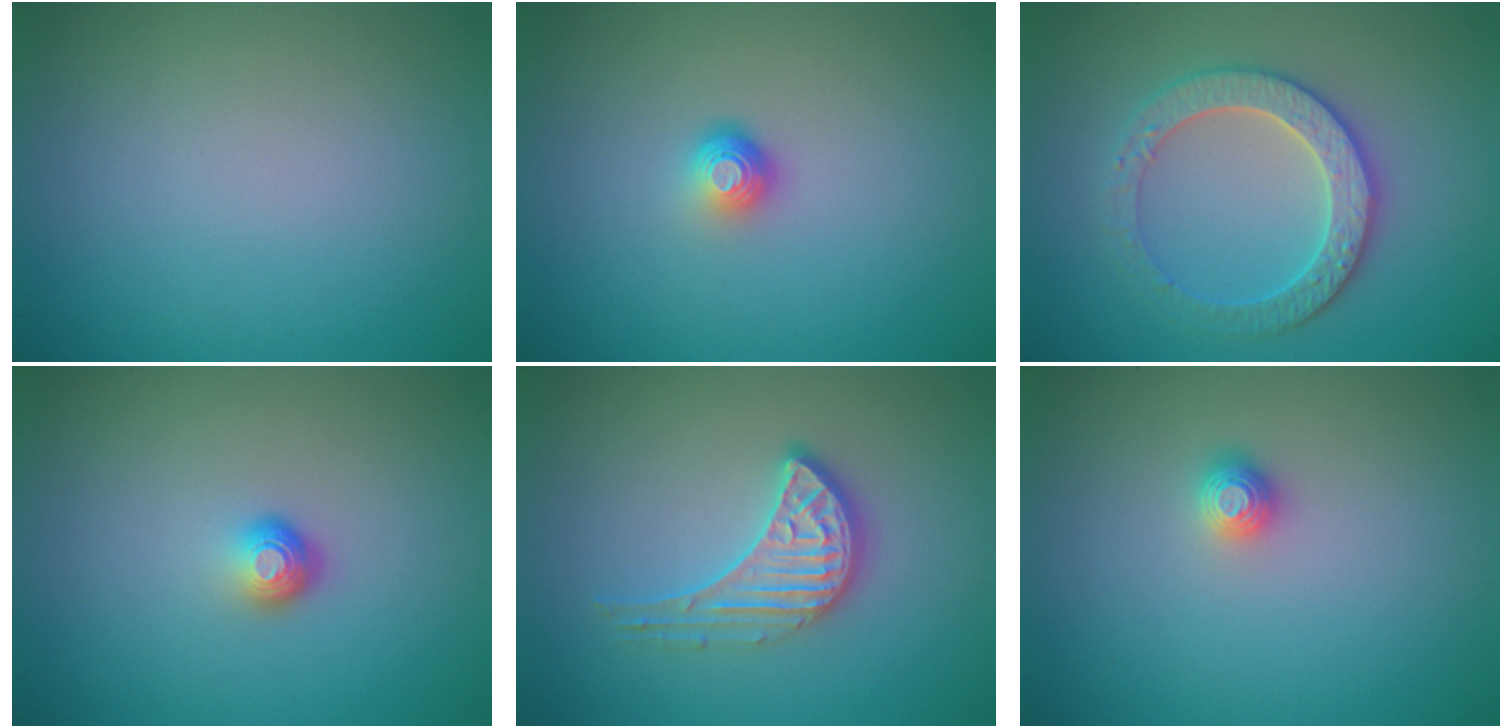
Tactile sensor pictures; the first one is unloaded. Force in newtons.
{"total": 1.7, "press": 1.2, "slide": 1.3}
{"total": 3.8, "press": 3.6, "slide": 1.2}
{"total": 1.7, "press": 1.1, "slide": 1.3}
{"total": 3.2, "press": 2.9, "slide": 1.2}
{"total": 1.1, "press": 1.0, "slide": 0.3}